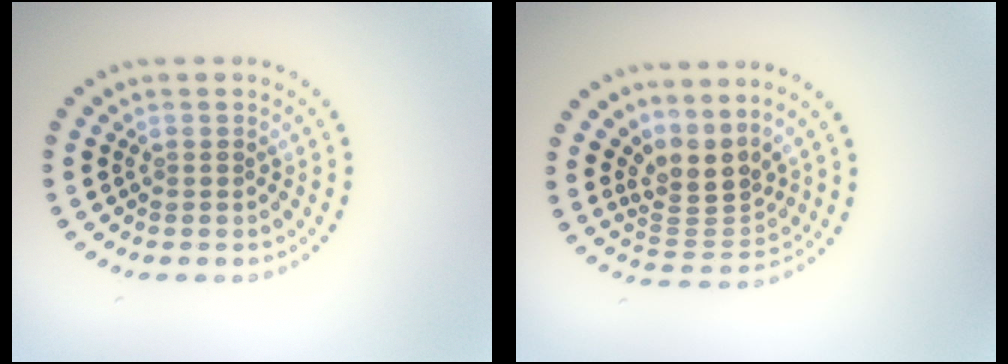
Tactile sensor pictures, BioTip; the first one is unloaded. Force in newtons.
{"total": 3.4, "press": 2.4, "slide": 2.4}